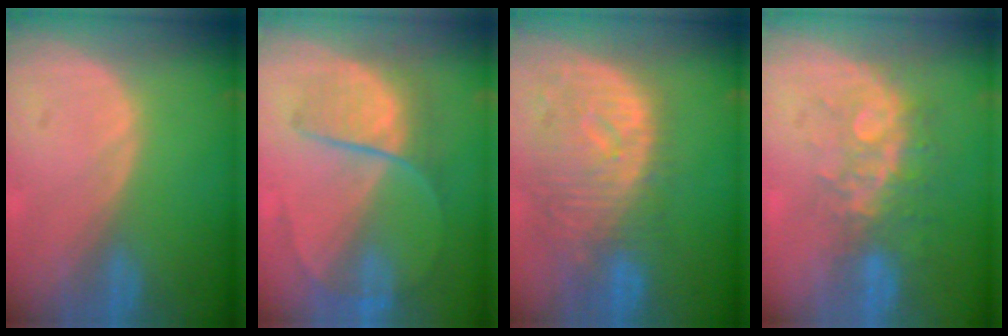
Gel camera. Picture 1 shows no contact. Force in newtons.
{"total": 7.1, "press": 6.7, "slide": 2.5}
{"total": 11.1, "press": 9.8, "slide": 5.2}
{"total": 8.4, "press": 7.1, "slide": 4.5}